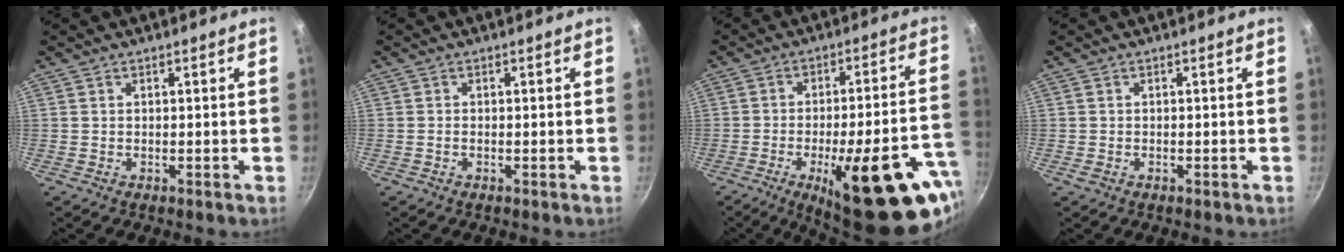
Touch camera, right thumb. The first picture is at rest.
{"total": 0.5, "force": [-0.3, 0.2, 0.4], "torque": [-0.006, 0.002, -0.008]}
{"total": 25.6, "force": [-10.9, 7.8, 21.8], "torque": [-0.251, 0.026, -0.146]}
{"total": 0.8, "force": [-0.4, 0.5, 0.5], "torque": [-0.010, 0.001, -0.009]}